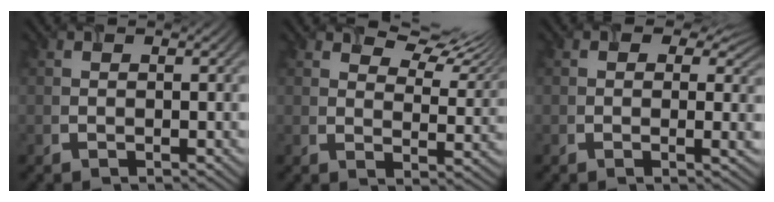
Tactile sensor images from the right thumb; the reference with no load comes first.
{"total": 7.7, "force": [6.2, 2.5, 3.7], "torque": [-0.064, 0.003, 0.097]}
{"total": 3.3, "force": [0.9, 1.9, 2.5], "torque": [-0.031, -0.006, 0.006]}